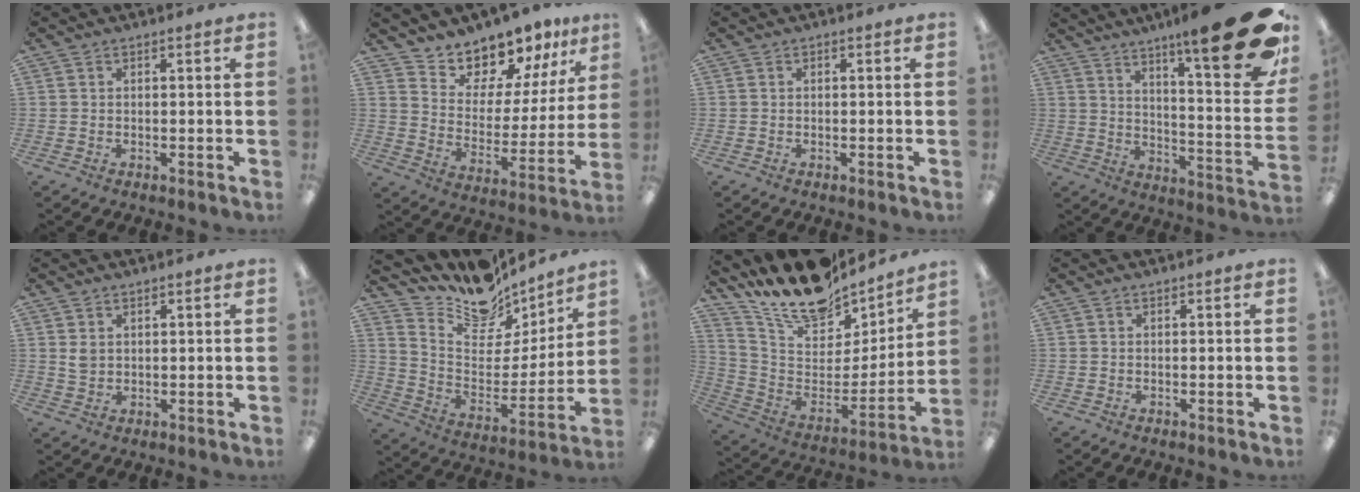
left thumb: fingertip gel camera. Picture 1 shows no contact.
{"total": 11.9, "force": [11.2, 4.0, 0.1], "torque": [-0.014, -0.117, 0.210]}
{"total": 0.0}
{"total": 22.7, "force": [14.0, 3.8, 17.5], "torque": [-0.242, -0.103, 0.217]}
{"total": 2.2, "force": [1.3, 1.5, 0.9], "torque": [-0.022, 0.001, 0.025]}
{"total": 13.9, "force": [11.9, 6.5, 3.2], "torque": [-0.070, -0.107, 0.211]}
{"total": 17.0, "force": [14.4, 6.4, 6.4], "torque": [-0.133, -0.118, 0.257]}
{"total": 0.0}